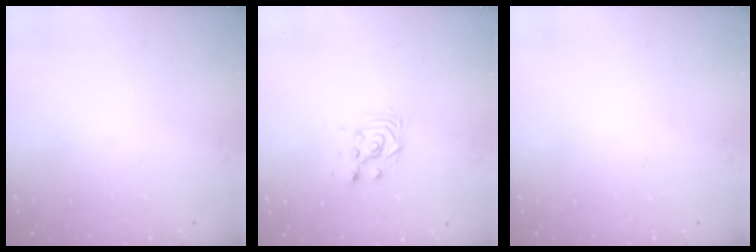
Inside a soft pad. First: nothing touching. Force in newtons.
{"total": 3.8, "press": 3.7, "slide": 0.6}
{"total": 0.0}